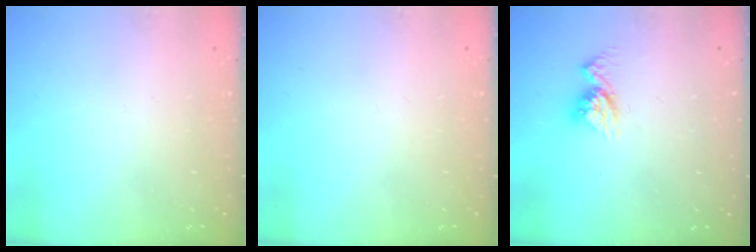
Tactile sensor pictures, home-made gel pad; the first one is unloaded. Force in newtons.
{"total": 0.0}
{"total": 9.2, "press": 9.2, "slide": 0.8}